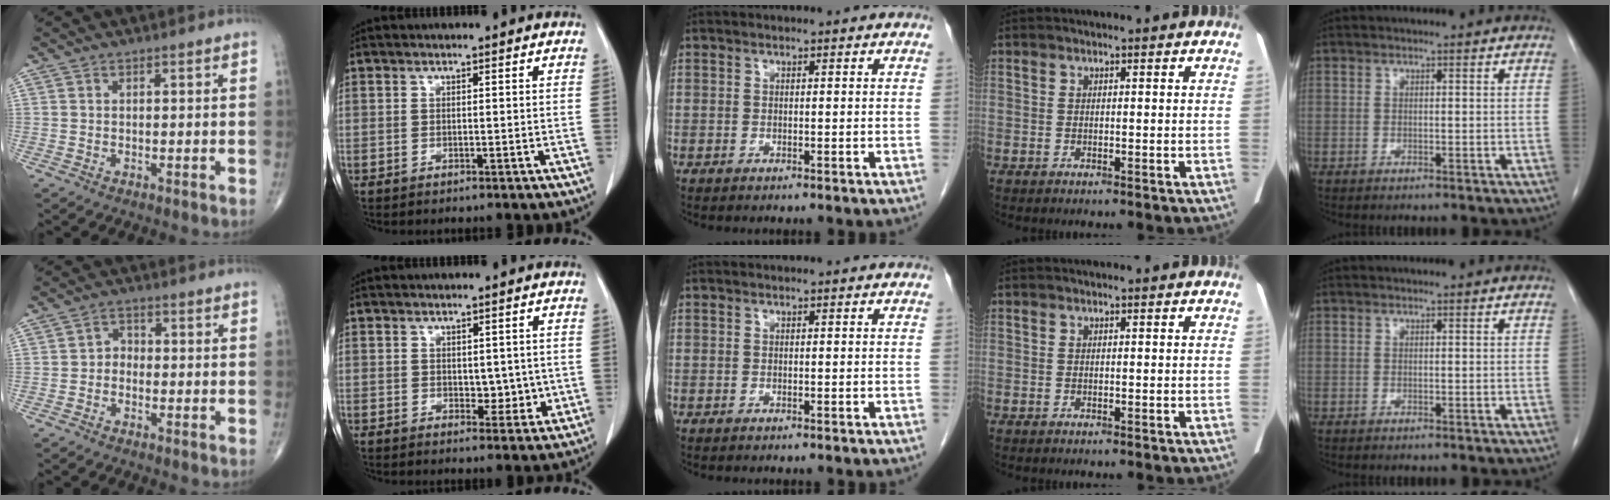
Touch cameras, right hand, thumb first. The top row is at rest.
{"thumb": {"total": 2.4, "force": [-0.9, 2.0, 1.1], "torque": [0.001, 0.013, -0.028]}, "index": {"total": 3.8, "force": [0.2, 2.4, 3.0], "torque": [-0.030, -0.006, 0.010]}}